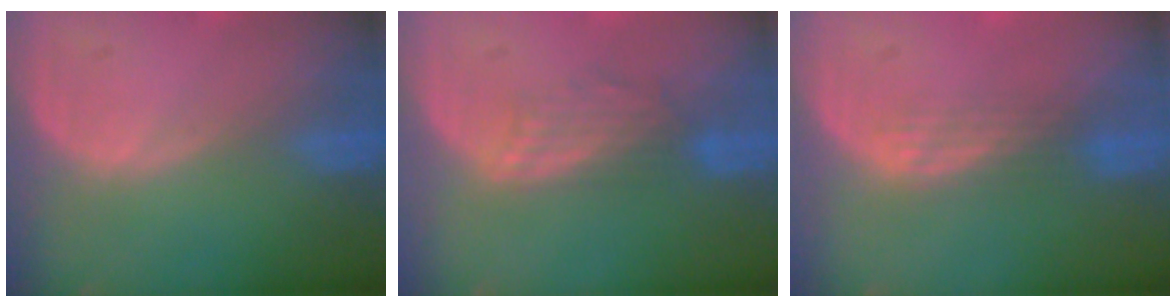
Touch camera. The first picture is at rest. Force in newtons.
{"total": 3.6, "press": 3.2, "slide": 1.7}
{"total": 2.9, "press": 2.5, "slide": 1.5}